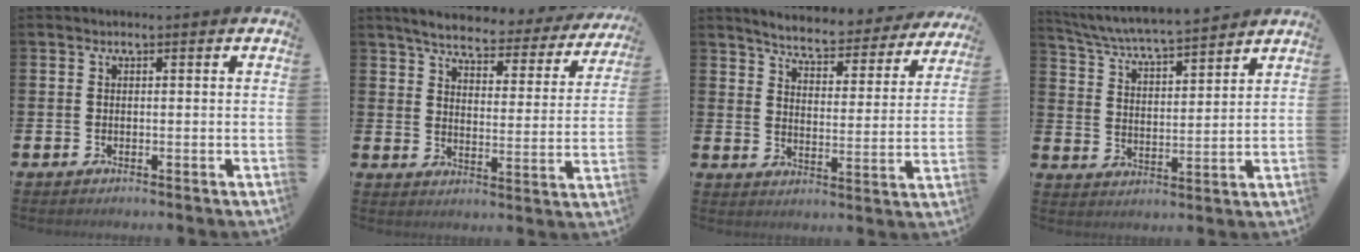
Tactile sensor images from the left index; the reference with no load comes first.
{"total": 5.1, "force": [4.7, 0.9, 1.8], "torque": [-0.054, -0.036, 0.073]}
{"total": 5.3, "force": [5.2, 0.5, 1.2], "torque": [-0.045, -0.045, 0.083]}
{"total": 5.8, "force": [5.7, 0.0, 1.2], "torque": [-0.053, -0.044, 0.097]}